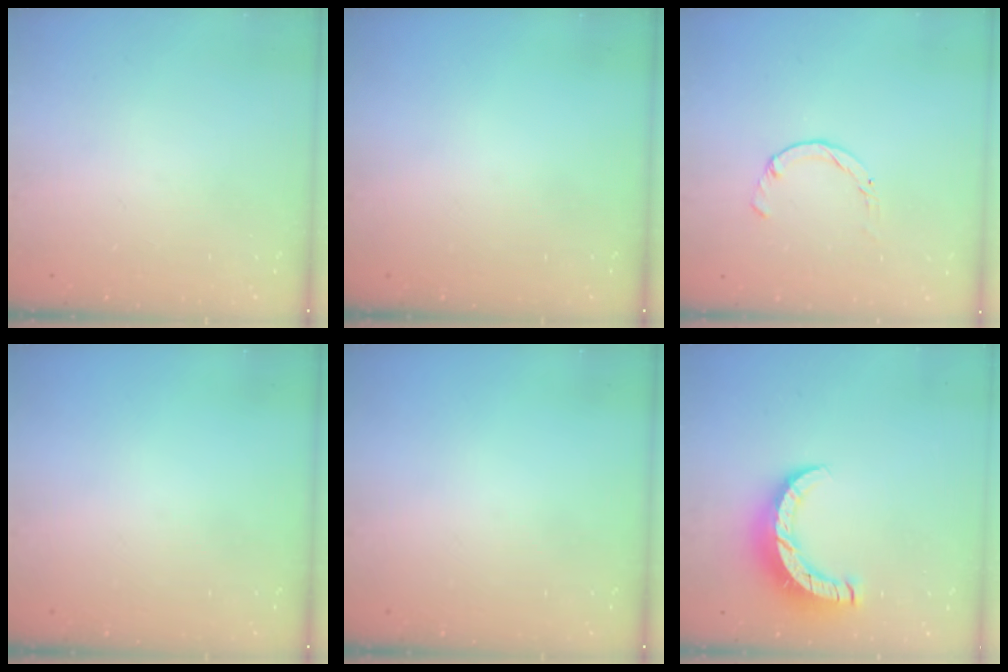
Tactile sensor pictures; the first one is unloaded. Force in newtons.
{"total": 0.0}
{"total": 0.0}
{"total": 0.0}
{"total": 0.0}
{"total": 9.9, "press": 9.9, "slide": 0.6}